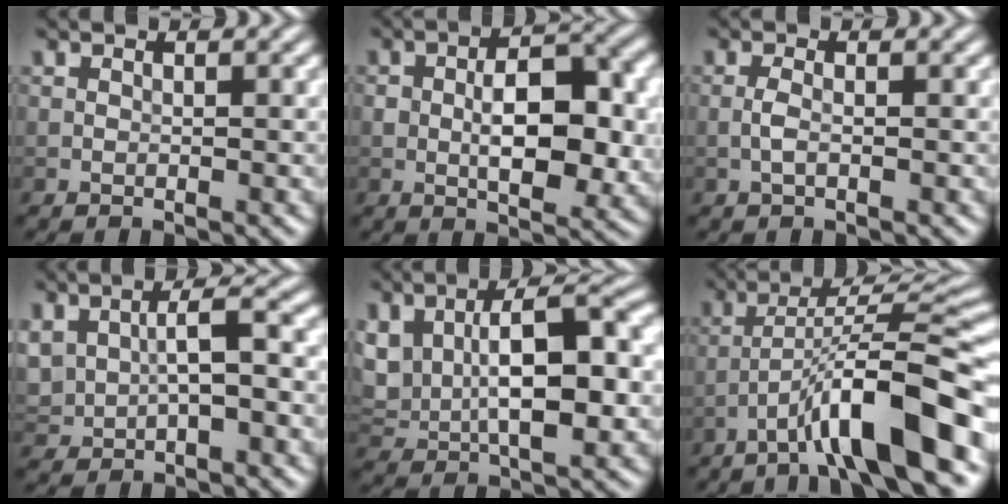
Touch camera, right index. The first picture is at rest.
{"total": 7.7, "force": [-0.3, 3.9, 6.6], "torque": [-0.102, -0.001, -0.005]}
{"total": 1.3, "force": [-0.4, 0.4, 1.2], "torque": [-0.027, 0.000, -0.011]}
{"total": 5.2, "force": [0.3, 2.8, 4.3], "torque": [-0.094, 0.007, 0.009]}
{"total": 10.4, "force": [1.1, 5.6, 8.7], "torque": [-0.159, 0.005, 0.019]}
{"total": 10.4, "force": [-5.7, 1.5, 8.6], "torque": [-0.131, 0.027, -0.090]}